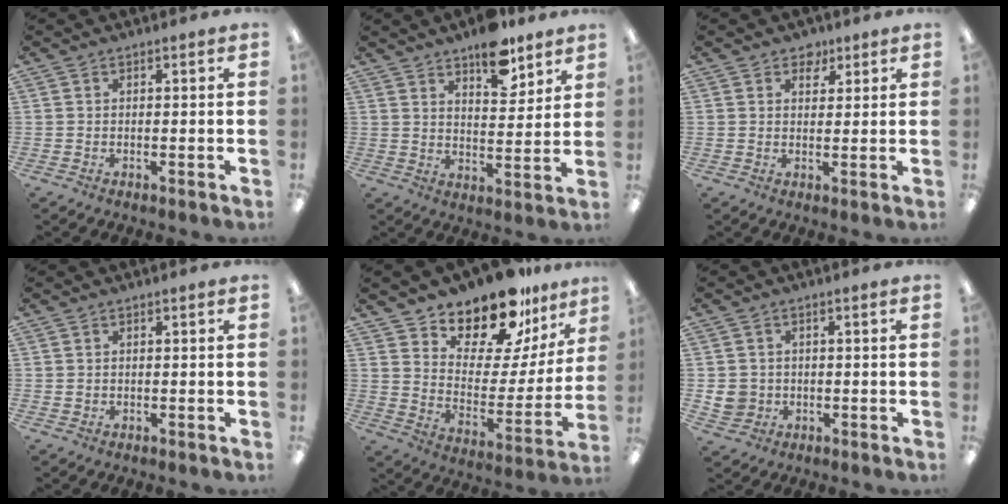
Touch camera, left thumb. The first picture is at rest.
{"total": 10.1, "force": [7.9, 4.2, 4.7], "torque": [-0.051, -0.048, 0.135]}
{"total": 3.7, "force": [2.7, 2.4, 0.7], "torque": [0.003, -0.009, 0.046]}
{"total": 0.6, "force": [0.3, 0.5, 0.0], "torque": [-0.001, 0.004, 0.005]}
{"total": 17.1, "force": [14.9, 6.1, 5.7], "torque": [-0.100, -0.122, 0.260]}
{"total": 4.6, "force": [0.0, 4.5, 1.1], "torque": [-0.017, 0.009, 0.005]}